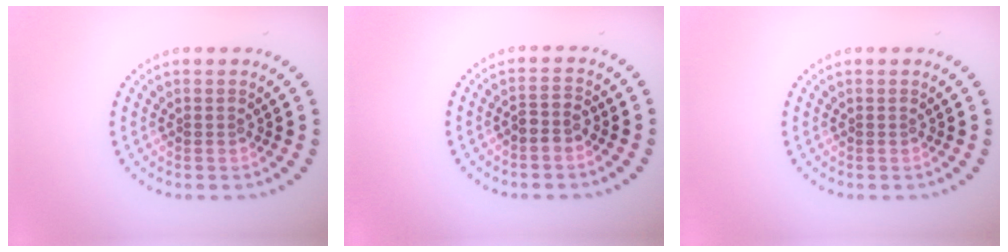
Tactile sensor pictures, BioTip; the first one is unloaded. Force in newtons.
{"total": 1.6, "press": 1.3, "slide": 0.9}
{"total": 0.0}